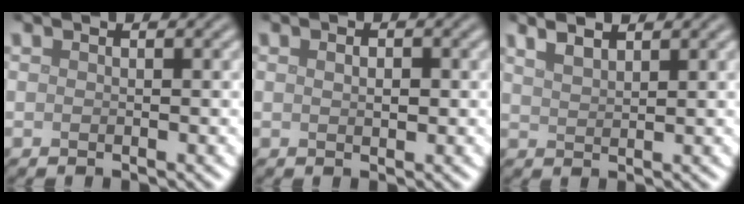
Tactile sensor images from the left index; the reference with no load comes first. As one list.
[{"total": 1.3, "force": [0.3, 0.7, 1.0], "torque": [-0.014, -0.002, 0.008]}, {"total": 2.6, "force": [2.0, 0.8, 1.3], "torque": [-0.013, 0.010, 0.027]}]